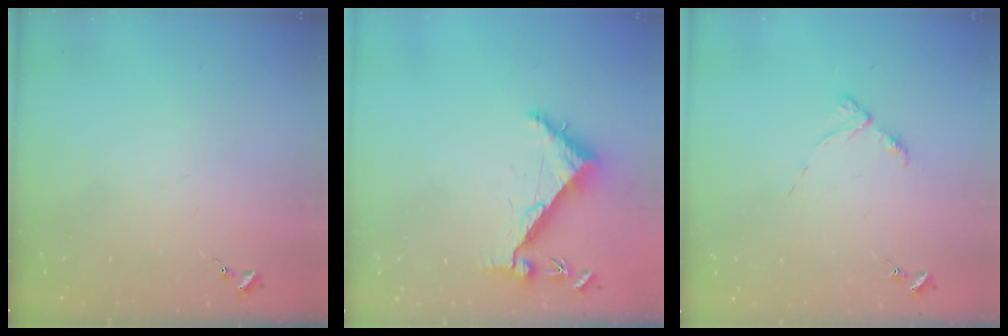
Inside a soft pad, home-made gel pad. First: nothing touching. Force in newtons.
{"total": 6.7, "press": 6.7, "slide": 0.8}
{"total": 4.5, "press": 4.5, "slide": 0.5}